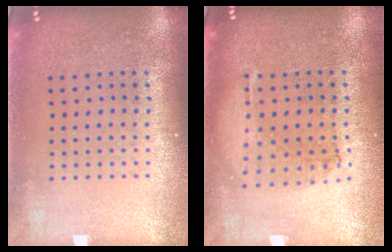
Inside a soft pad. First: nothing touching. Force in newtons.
{"total": 1.0, "press": 0.9, "slide": 0.3}